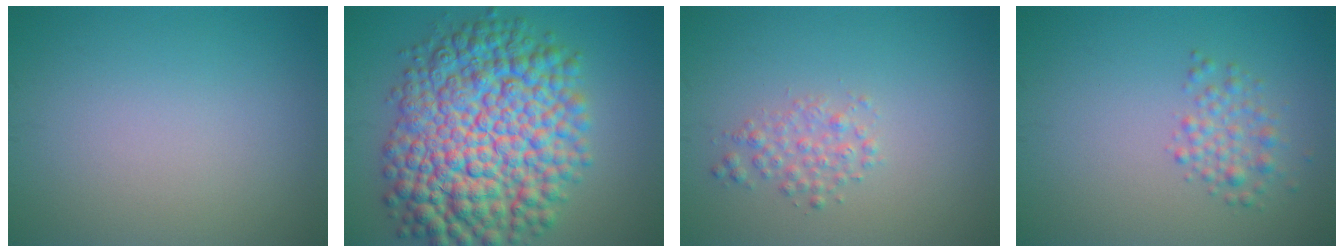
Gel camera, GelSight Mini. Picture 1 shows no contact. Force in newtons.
{"total": 14.3, "press": 14.3, "slide": 0.3}
{"total": 1.8, "press": 1.8, "slide": 0.1}
{"total": 2.2, "press": 2.2, "slide": 0.1}